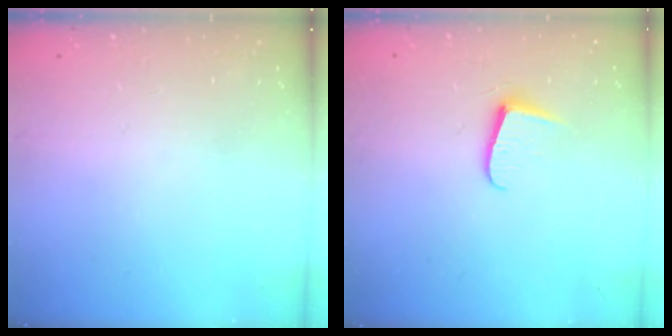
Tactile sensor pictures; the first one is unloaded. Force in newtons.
{"total": 5.9, "press": 5.9, "slide": 0.6}